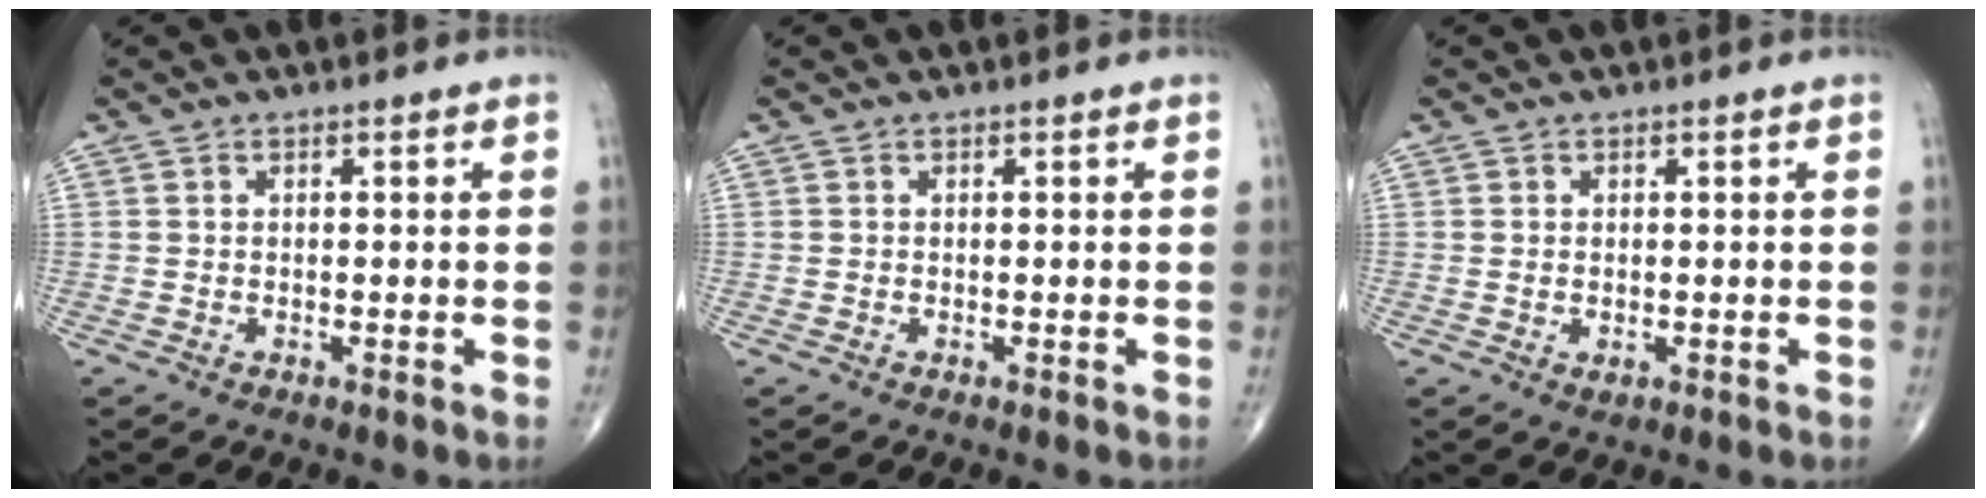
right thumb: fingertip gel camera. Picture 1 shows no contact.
{"total": 0.0}
{"total": 1.1, "force": [-0.1, 0.7, 0.8], "torque": [-0.012, -0.004, 0.000]}